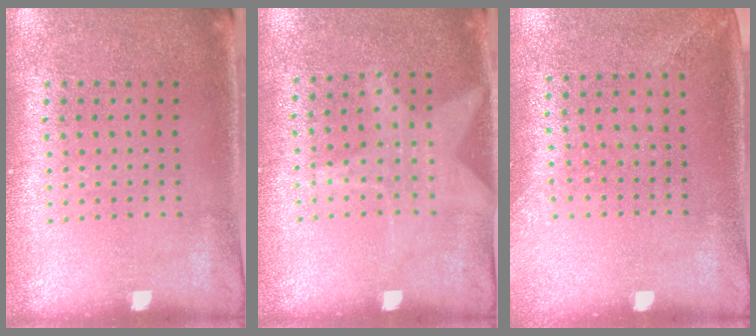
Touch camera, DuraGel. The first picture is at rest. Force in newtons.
{"total": 1.3, "press": 0.9, "slide": 0.9}
{"total": 1.4, "press": 1.0, "slide": 1.0}